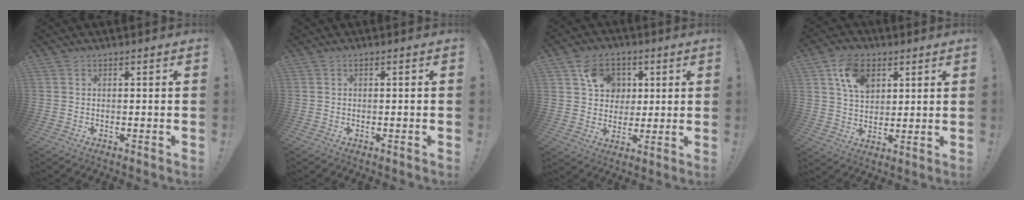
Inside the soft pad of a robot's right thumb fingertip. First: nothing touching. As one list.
[{"total": 0.0}, {"total": 11.4, "force": [4.3, 9.6, 4.5], "torque": [-0.062, -0.011, 0.086]}, {"total": 11.5, "force": [5.4, 8.2, 6.0], "torque": [-0.093, -0.014, 0.102]}]